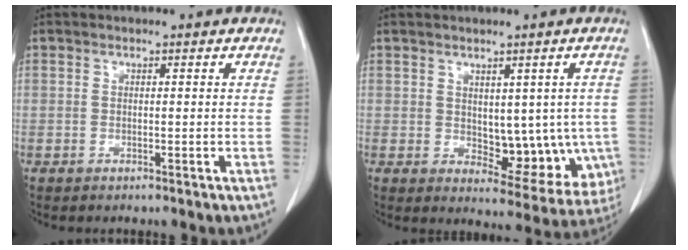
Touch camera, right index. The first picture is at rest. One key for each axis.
{"total": 9.8, "fx": -0.5, "fy": 5.6, "fz": 8.1, "tx": -0.080, "ty": 0.001, "tz": 0.011}